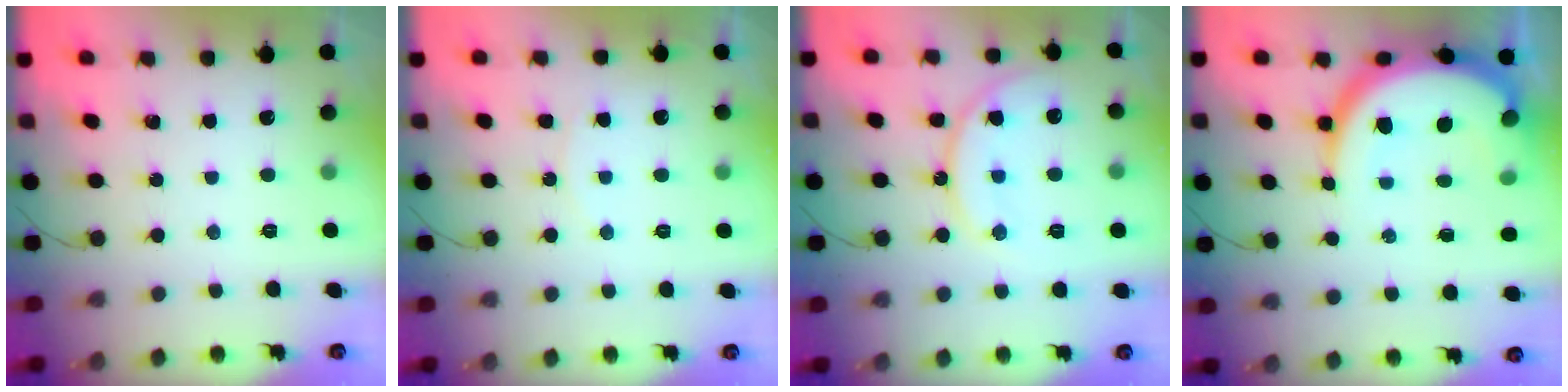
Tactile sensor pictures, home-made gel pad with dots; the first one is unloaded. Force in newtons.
{"total": 3.9, "press": 3.9, "slide": 0.5}
{"total": 13.5, "press": 13.5, "slide": 0.9}
{"total": 14.9, "press": 14.8, "slide": 1.8}